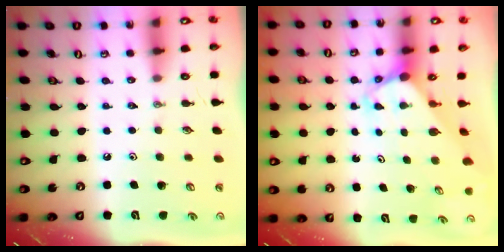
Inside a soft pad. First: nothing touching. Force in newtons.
{"total": 3.2, "press": 3.2, "slide": 0.2}